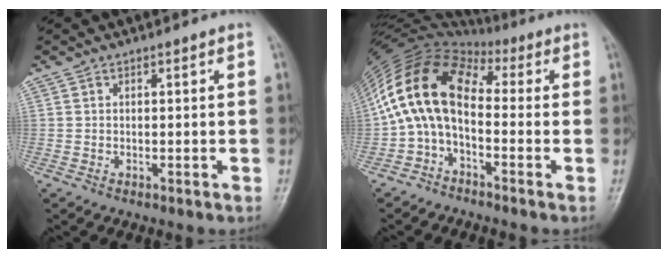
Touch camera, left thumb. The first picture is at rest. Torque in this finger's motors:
{"motor_torque": [0.35, 2.80, 1.55, 1.22, 0.26]}